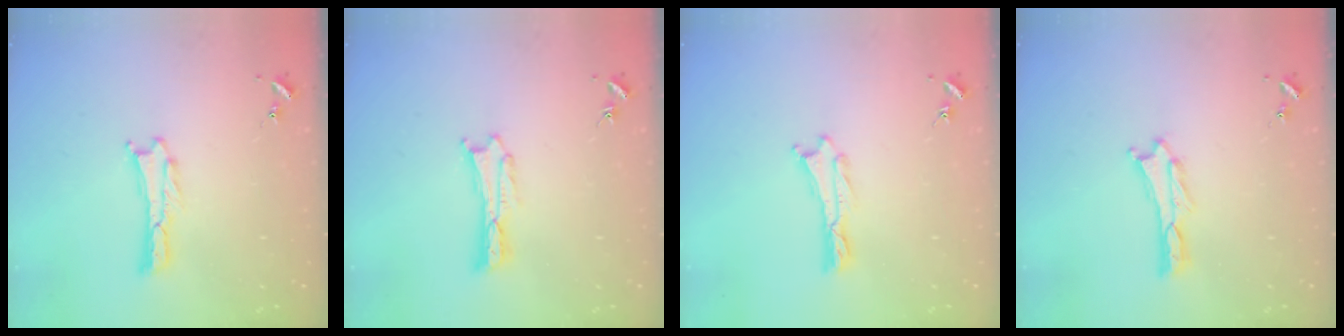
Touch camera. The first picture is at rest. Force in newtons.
{"total": 0.5, "press": 0.5, "slide": 0.2}
{"total": 0.0}
{"total": 0.5, "press": 0.5, "slide": 0.2}